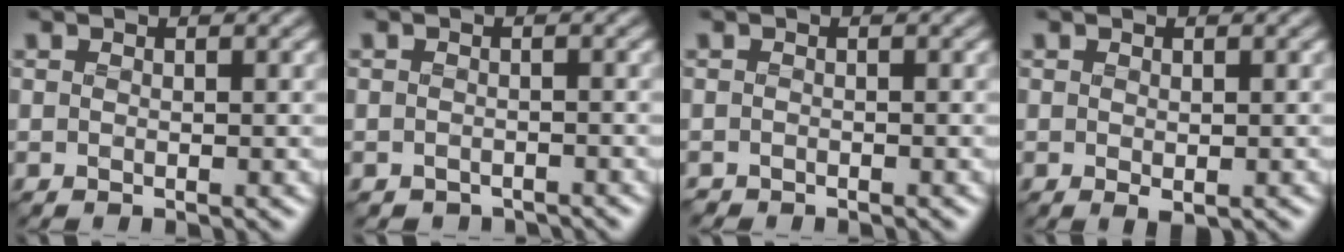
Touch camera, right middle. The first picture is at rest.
{"total": 1.5, "force": [-1.5, 0.4, -0.1], "torque": [0.002, -0.009, -0.022]}
{"total": 0.7, "force": [-0.7, 0.0, -0.2], "torque": [0.002, 0.000, -0.010]}
{"total": 0.6, "force": [-0.1, 0.3, 0.5], "torque": [-0.012, -0.002, 0.007]}